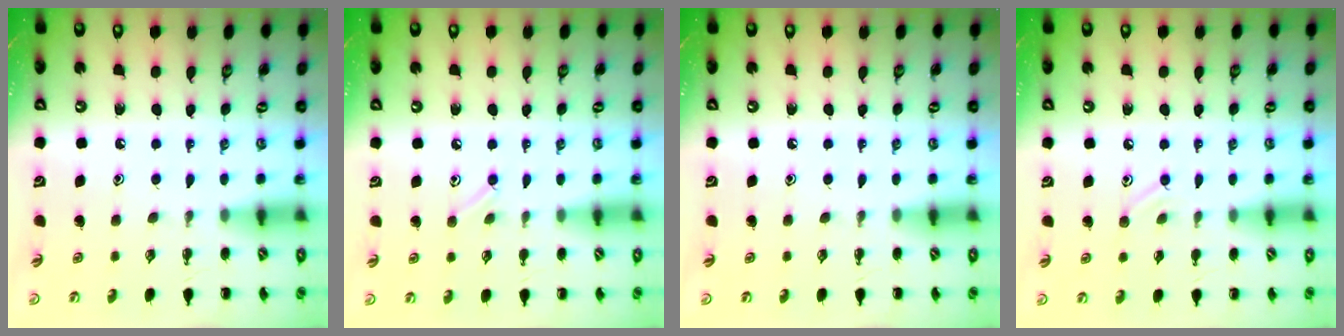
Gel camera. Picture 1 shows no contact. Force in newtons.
{"total": 4.9, "press": 4.8, "slide": 1.1}
{"total": 0.0}
{"total": 6.6, "press": 6.2, "slide": 2.1}